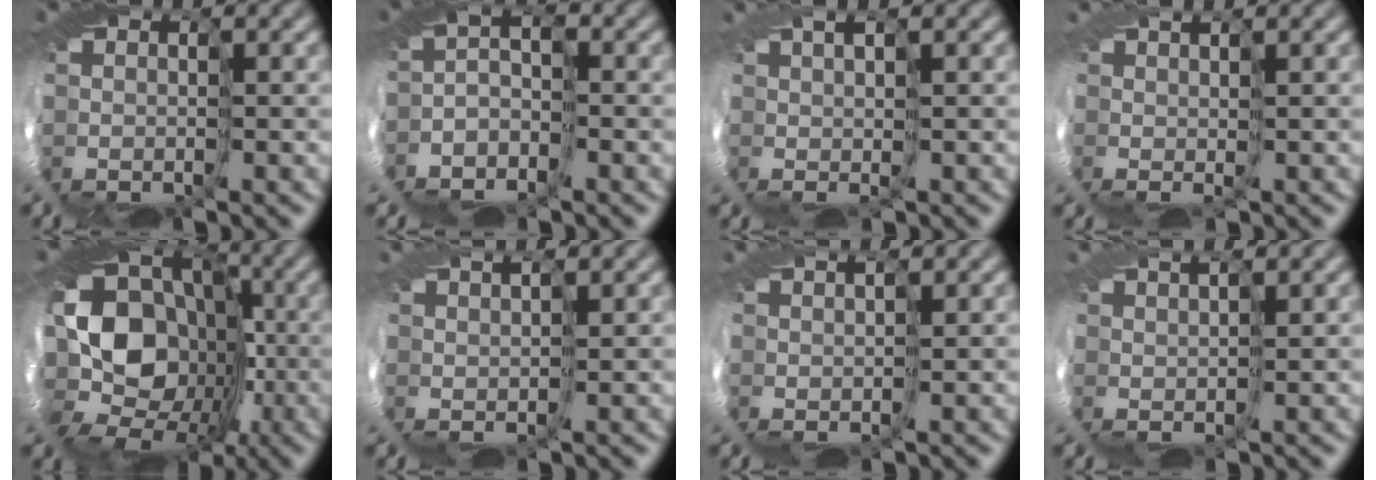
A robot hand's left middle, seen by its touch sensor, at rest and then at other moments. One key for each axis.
{"total": 2.7, "fx": -2.7, "fy": -0.4, "fz": 0.5, "tx": 0.006, "ty": 0.002, "tz": -0.068}
{"total": 2.9, "fx": 0.5, "fy": -2.8, "fz": -0.5, "tx": 0.021, "ty": 0.006, "tz": -0.013}
{"total": 3.1, "fx": 0.8, "fy": -2.8, "fz": -1.1, "tx": 0.033, "ty": 0.006, "tz": -0.008}
{"total": 15.4, "fx": -4.4, "fy": 12.6, "fz": 7.7, "tx": -0.101, "ty": 0.004, "tz": -0.130}
{"total": 2.9, "fx": 1.8, "fy": -2.2, "fz": -0.9, "tx": 0.024, "ty": 0.023, "tz": 0.003}
{"total": 2.7, "fx": 1.8, "fy": -1.9, "fz": -0.7, "tx": 0.017, "ty": 0.022, "tz": 0.006}
{"total": 3.1, "fx": 2.1, "fy": -2.1, "fz": -0.8, "tx": 0.022, "ty": 0.025, "tz": 0.003}